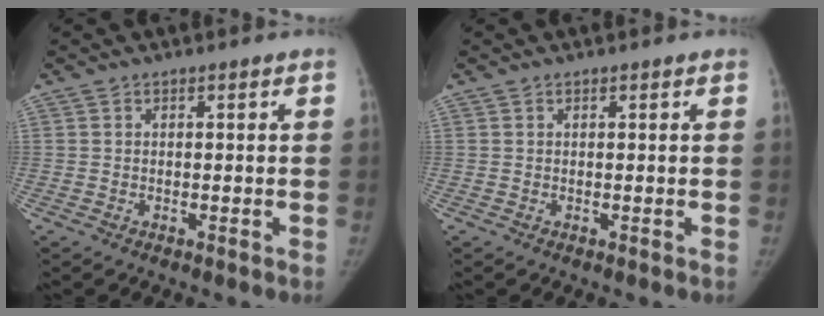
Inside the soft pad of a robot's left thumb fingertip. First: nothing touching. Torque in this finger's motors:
{"motor_torque": [-0.69, -0.15, 0.07, 0.29, -0.11]}